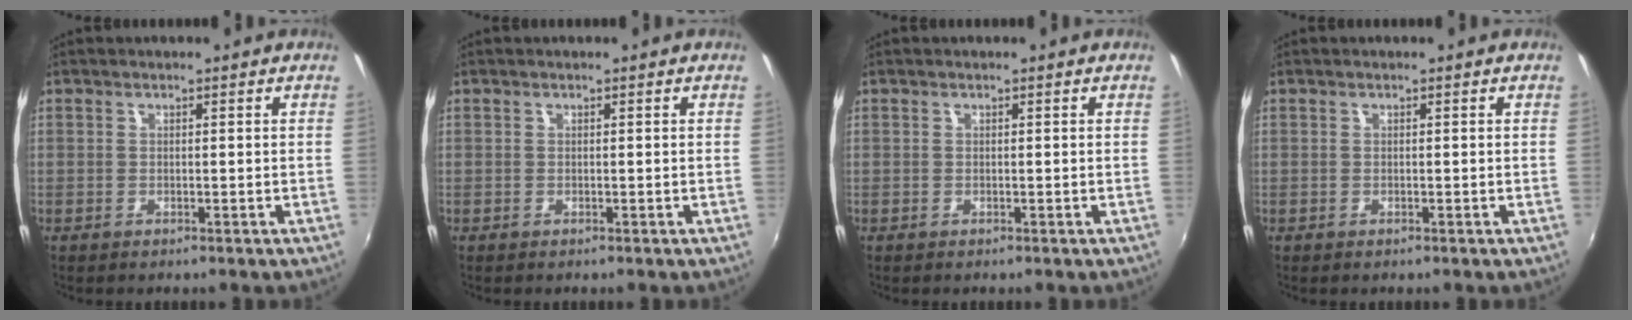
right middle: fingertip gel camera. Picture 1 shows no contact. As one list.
[{"total": 0.0}, {"total": 0.0}, {"total": 0.0}]